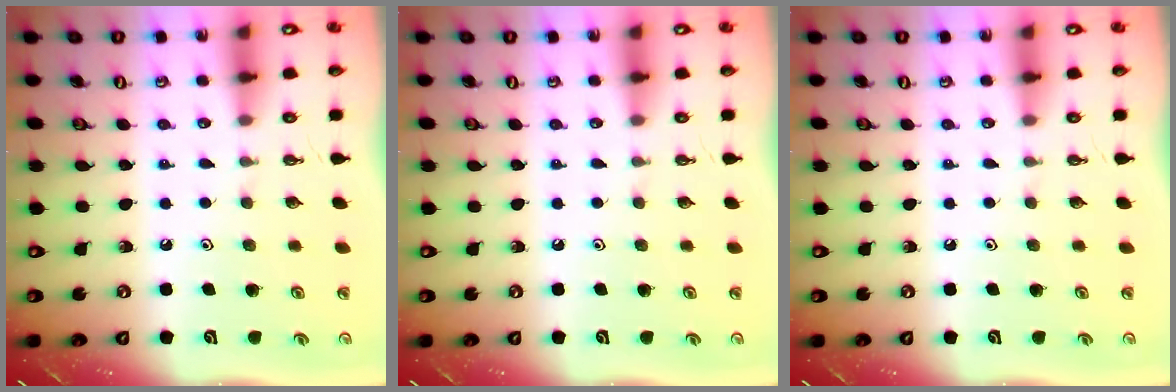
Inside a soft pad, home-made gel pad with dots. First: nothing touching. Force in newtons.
{"total": 0.0}
{"total": 0.0}